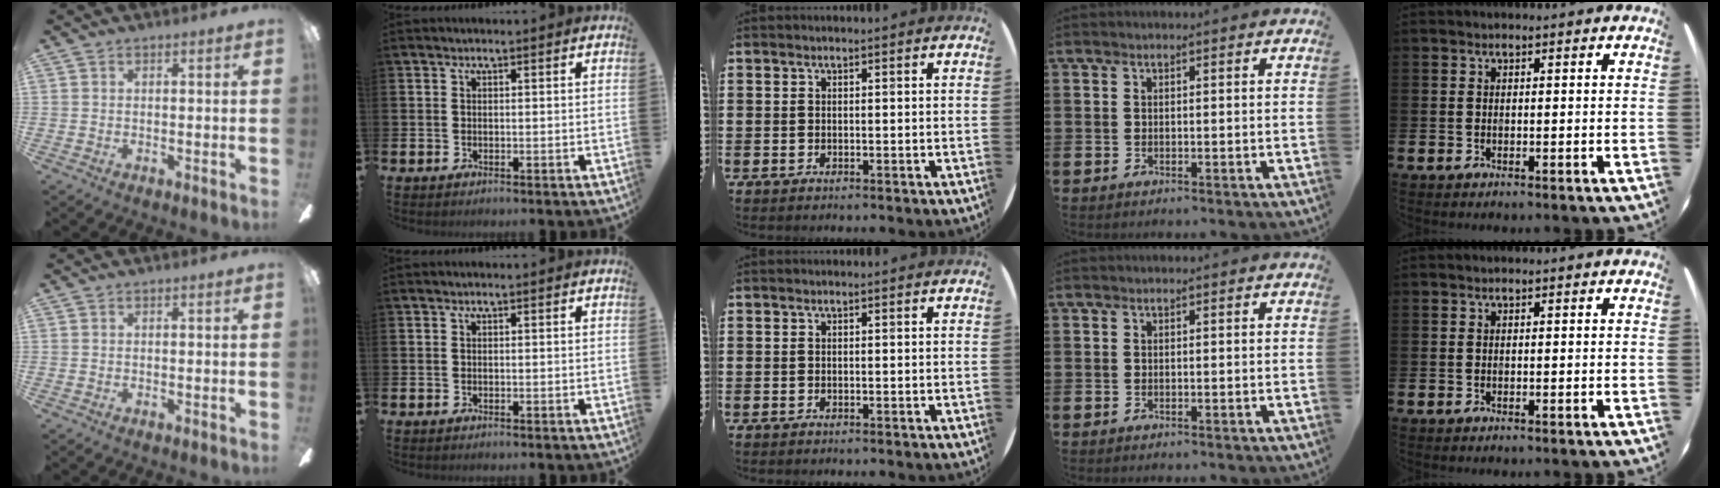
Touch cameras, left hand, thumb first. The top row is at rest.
{}